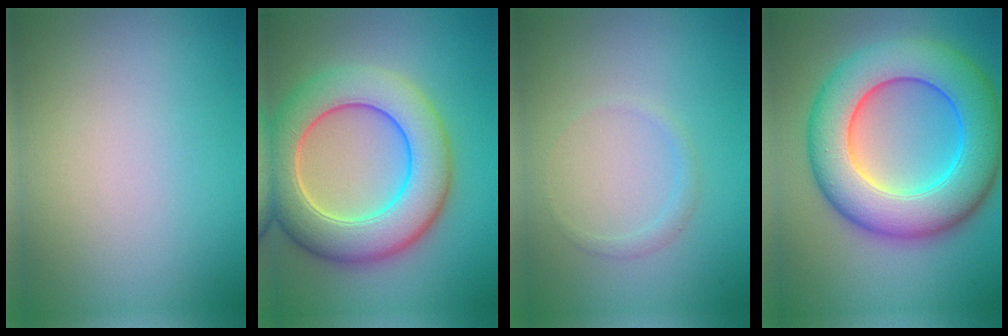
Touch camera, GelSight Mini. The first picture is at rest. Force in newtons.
{"total": 9.4, "press": 9.4, "slide": 0.5}
{"total": 0.9, "press": 0.9, "slide": 0.1}
{"total": 11.6, "press": 11.6, "slide": 0.2}